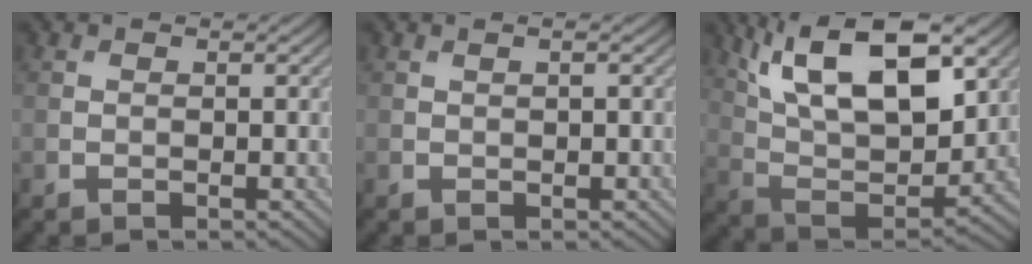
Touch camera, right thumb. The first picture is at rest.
{"total": 0.7, "force": [0.2, 0.1, 0.7], "torque": [-0.013, 0.005, 0.003]}
{"total": 17.1, "force": [8.4, 7.5, 12.9], "torque": [-0.247, 0.012, 0.140]}